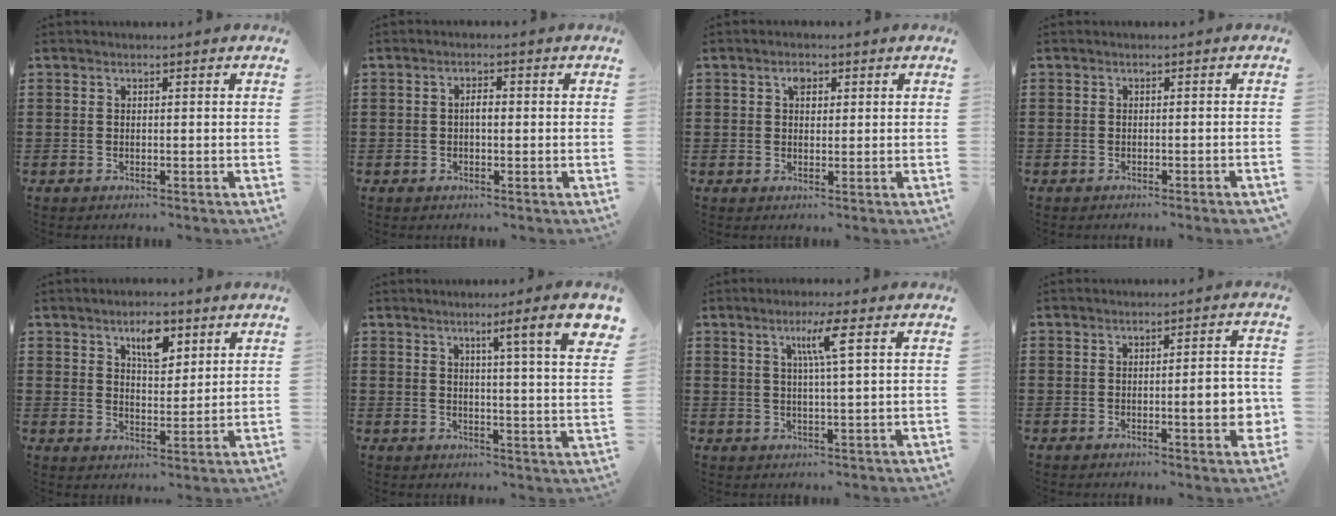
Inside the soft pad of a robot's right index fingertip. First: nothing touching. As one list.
[{"total": 1.9, "force": [-0.1, 0.7, 1.8], "torque": [-0.033, 0.002, -0.003]}, {"total": 2.1, "force": [0.9, 1.3, 1.4], "torque": [-0.023, 0.003, 0.013]}, {"total": 0.9, "force": [-0.8, -0.1, 0.4], "torque": [-0.008, -0.003, -0.015]}, {"total": 5.9, "force": [3.4, 2.7, 4.0], "torque": [-0.064, 0.000, 0.054]}, {"total": 7.5, "force": [3.7, 0.0, 6.6], "torque": [-0.102, -0.022, 0.051]}, {"total": 5.4, "force": [2.1, -0.2, 5.0], "torque": [-0.103, 0.000, 0.029]}, {"total": 5.5, "force": [-0.8, 1.1, 5.3], "torque": [-0.064, -0.012, -0.017]}]